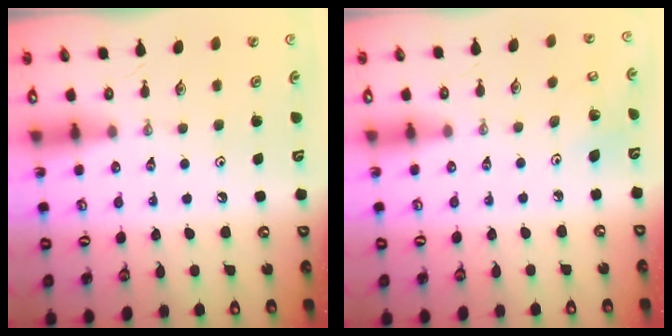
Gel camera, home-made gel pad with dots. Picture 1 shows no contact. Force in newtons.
{"total": 4.4, "press": 4.0, "slide": 1.9}